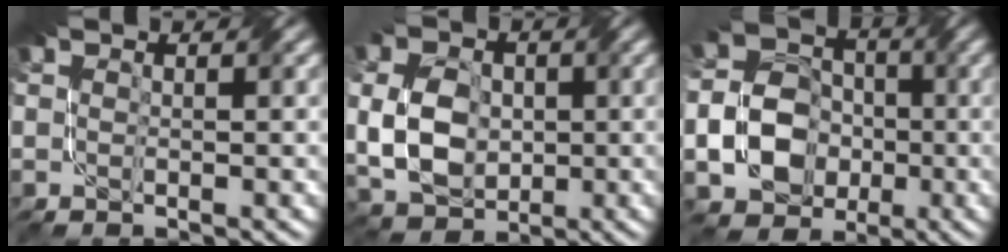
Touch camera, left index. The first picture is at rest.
{"total": 7.1, "force": [-1.1, 5.1, 4.8], "torque": [-0.104, -0.005, -0.028]}
{"total": 7.0, "force": [-2.7, 5.4, 3.6], "torque": [-0.057, -0.006, -0.064]}